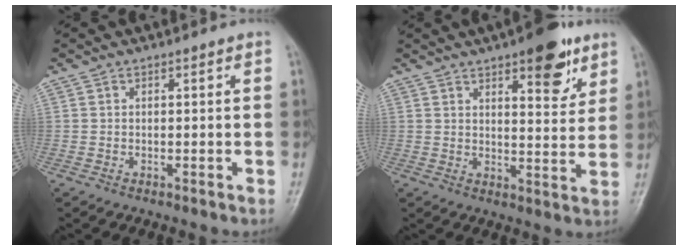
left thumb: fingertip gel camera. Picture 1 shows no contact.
{"total": 11.0, "force": [6.4, 4.0, 8.0], "torque": [-0.079, -0.031, 0.086]}